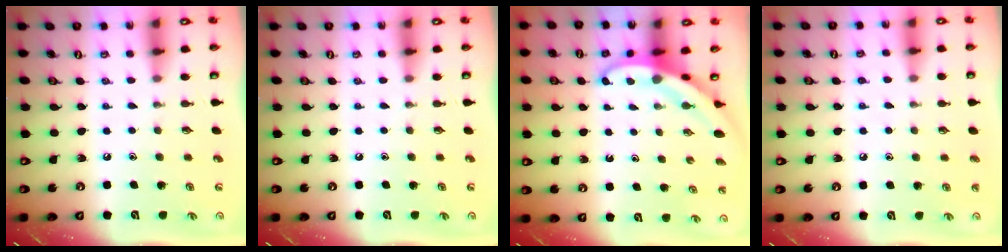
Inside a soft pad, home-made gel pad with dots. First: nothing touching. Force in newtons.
{"total": 0.0}
{"total": 4.3, "press": 4.3, "slide": 0.3}
{"total": 4.3, "press": 4.2, "slide": 0.5}